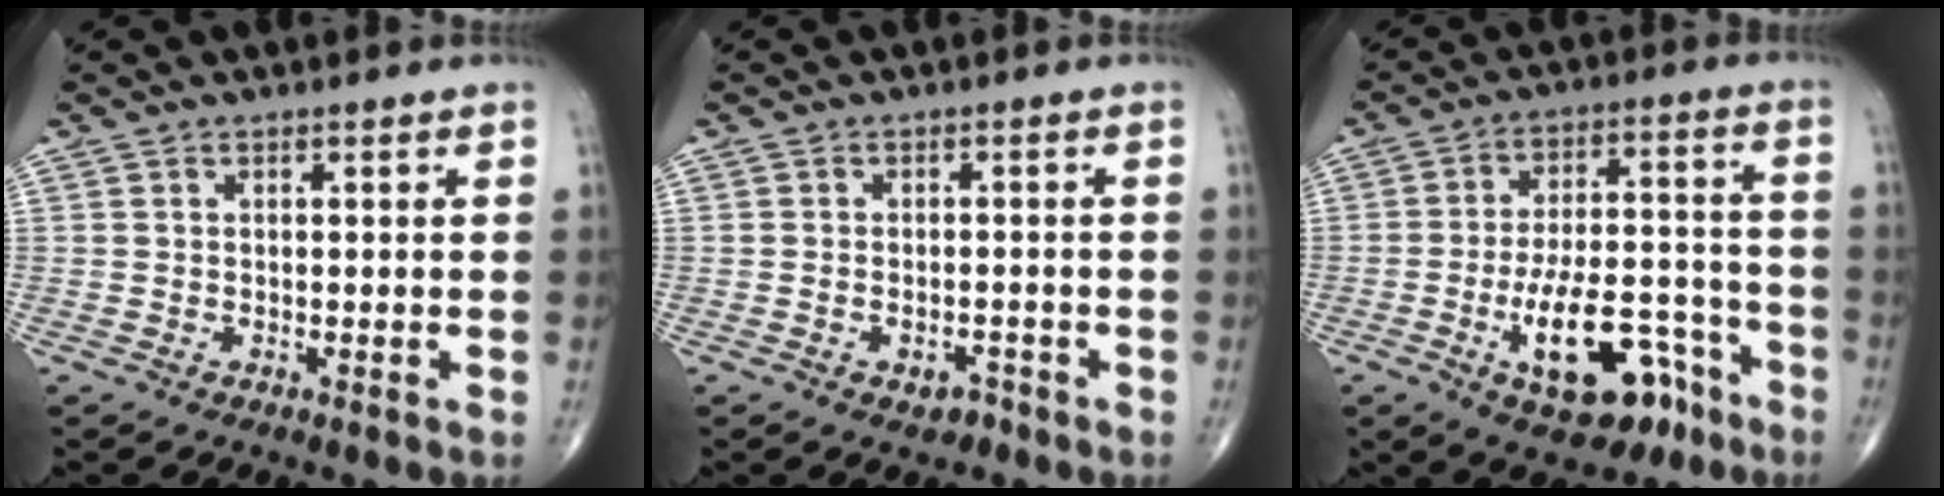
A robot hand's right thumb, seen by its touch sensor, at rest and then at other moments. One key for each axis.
{"total": 2.5, "fx": -1.5, "fy": 1.5, "fz": 1.3, "tx": -0.017, "ty": 0.014, "tz": -0.017}
{"total": 15.7, "fx": -7.6, "fy": 7.3, "fz": 11.7, "tx": -0.164, "ty": 0.053, "tz": -0.109}